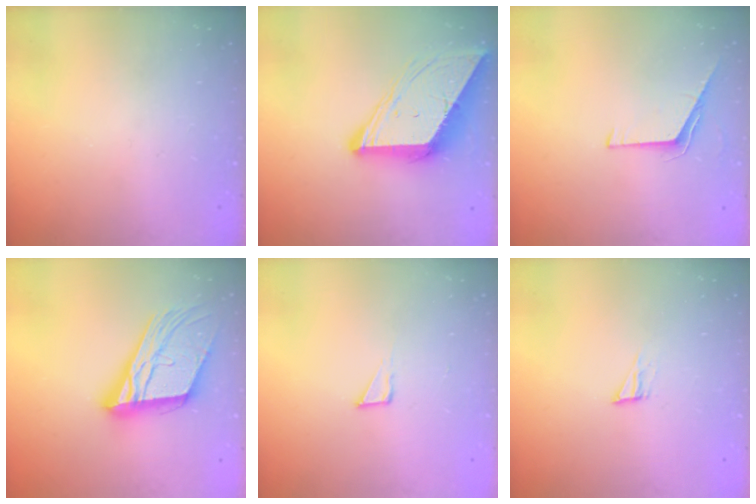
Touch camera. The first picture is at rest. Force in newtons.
{"total": 10.9, "press": 10.8, "slide": 1.0}
{"total": 5.4, "press": 5.3, "slide": 0.6}
{"total": 21.2, "press": 21.0, "slide": 2.9}
{"total": 2.6, "press": 2.6, "slide": 0.1}
{"total": 4.3, "press": 4.3, "slide": 0.3}